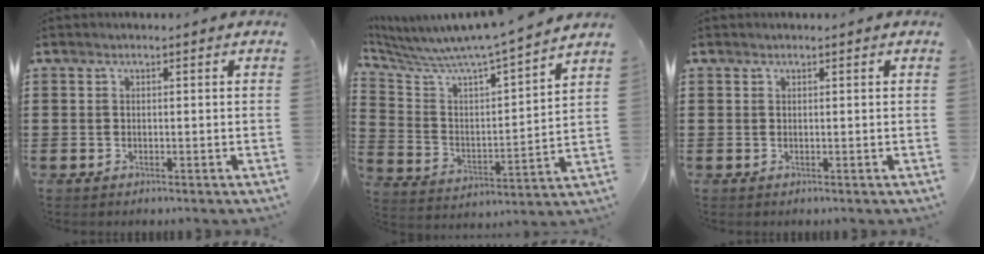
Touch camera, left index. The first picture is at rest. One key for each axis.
{"total": 7.1, "fx": 6.7, "fy": -0.5, "fz": 2.3, "tx": -0.080, "ty": -0.065, "tz": 0.104}
{"total": 0.0}